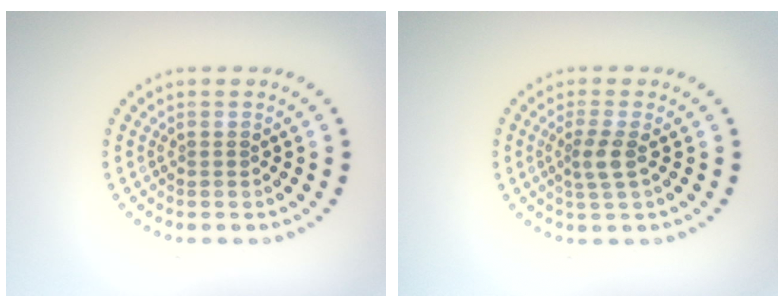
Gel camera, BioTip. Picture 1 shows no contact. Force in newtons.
{"total": 2.1, "press": 1.7, "slide": 1.2}